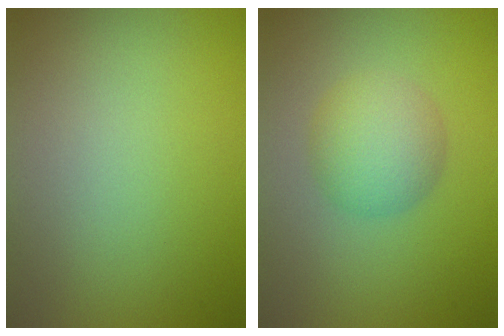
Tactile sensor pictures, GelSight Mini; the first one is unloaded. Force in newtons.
{"total": 3.9, "press": 3.9, "slide": 0.2}